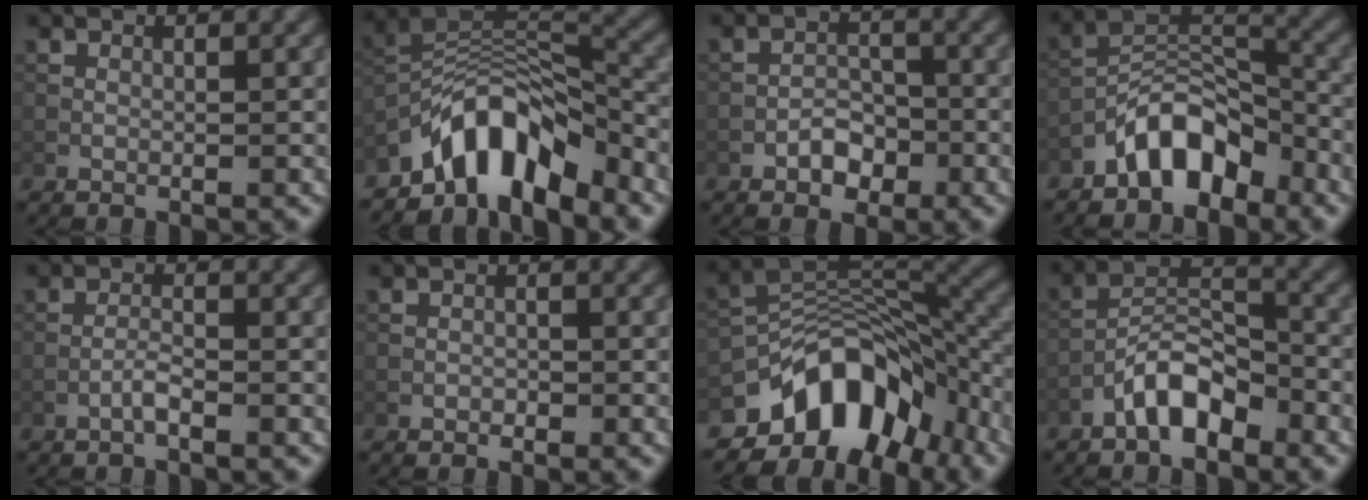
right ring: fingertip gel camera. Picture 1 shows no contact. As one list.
[{"total": 8.2, "force": [-5.9, 3.3, 4.6], "torque": [-0.059, 0.006, -0.113]}, {"total": 2.5, "force": [-1.4, 1.5, 1.4], "torque": [-0.016, 0.008, -0.023]}, {"total": 6.2, "force": [-4.3, 2.9, 3.5], "torque": [-0.046, 0.016, -0.087]}, {"total": 1.4, "force": [-0.9, 0.1, 1.0], "torque": [-0.017, 0.006, -0.019]}, {"total": 0.6, "force": [-0.3, 0.4, 0.3], "torque": [-0.001, 0.000, -0.007]}, {"total": 11.0, "force": [-6.2, 6.2, 6.6], "torque": [-0.091, 0.013, -0.121]}, {"total": 5.0, "force": [-3.2, 2.0, 3.3], "torque": [-0.052, 0.018, -0.062]}]